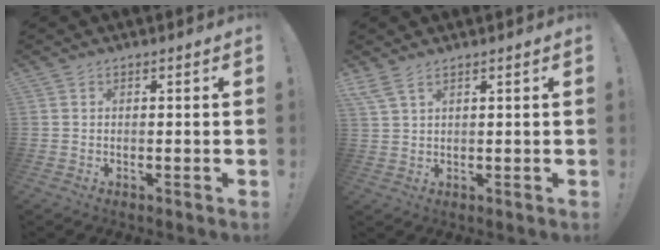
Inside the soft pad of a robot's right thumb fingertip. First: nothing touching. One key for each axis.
{"total": 3.6, "fx": 2.5, "fy": 0.9, "fz": 2.4, "tx": -0.053, "ty": -0.007, "tz": 0.049}